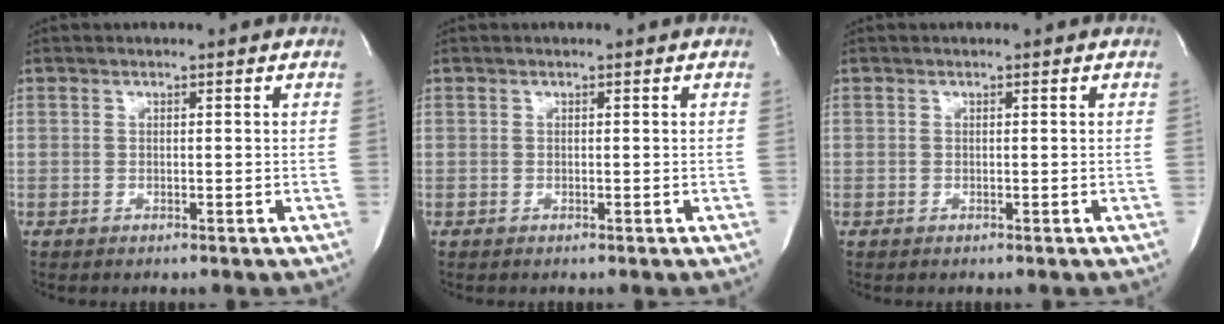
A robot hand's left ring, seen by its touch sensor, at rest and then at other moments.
{"total": 0.0}
{"total": 0.0}